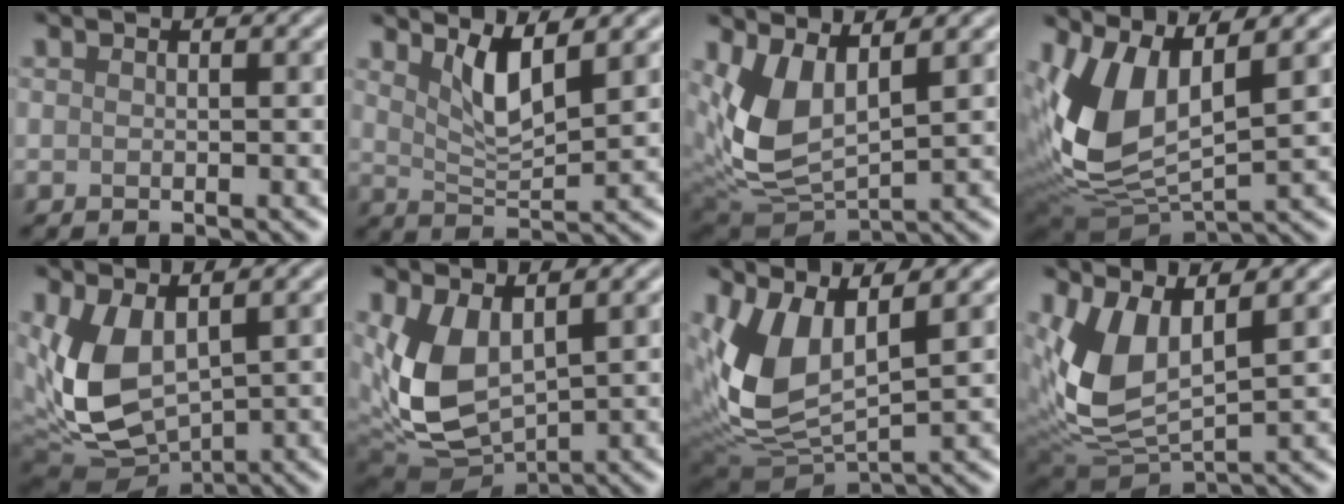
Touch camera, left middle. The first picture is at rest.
{"total": 3.9, "force": [2.2, 0.9, 3.0], "torque": [-0.063, -0.007, 0.045]}
{"total": 6.3, "force": [1.9, 3.3, 5.1], "torque": [-0.121, -0.017, 0.041]}
{"total": 8.7, "force": [2.2, 4.5, 7.2], "torque": [-0.167, -0.007, 0.044]}
{"total": 8.1, "force": [0.8, 4.6, 6.7], "torque": [-0.164, -0.017, 0.022]}
{"total": 7.5, "force": [1.2, 4.2, 6.1], "torque": [-0.145, -0.010, 0.025]}
{"total": 7.8, "force": [2.0, 4.0, 6.4], "torque": [-0.151, -0.010, 0.043]}
{"total": 7.0, "force": [2.0, 3.6, 5.7], "torque": [-0.137, -0.015, 0.043]}